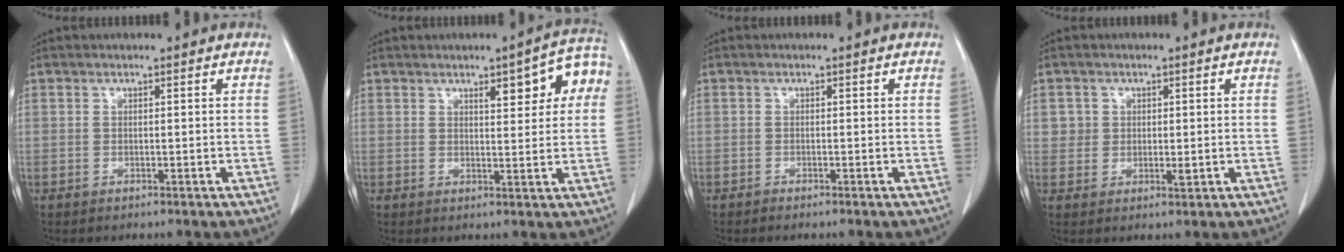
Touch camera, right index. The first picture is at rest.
{"total": 8.0, "force": [2.8, 2.4, 7.1], "torque": [-0.083, 0.022, 0.033]}
{"total": 0.6, "force": [-0.6, 0.0, 0.2], "torque": [-0.008, -0.001, -0.012]}
{"total": 2.7, "force": [0.7, 2.5, 0.9], "torque": [-0.005, -0.001, 0.011]}